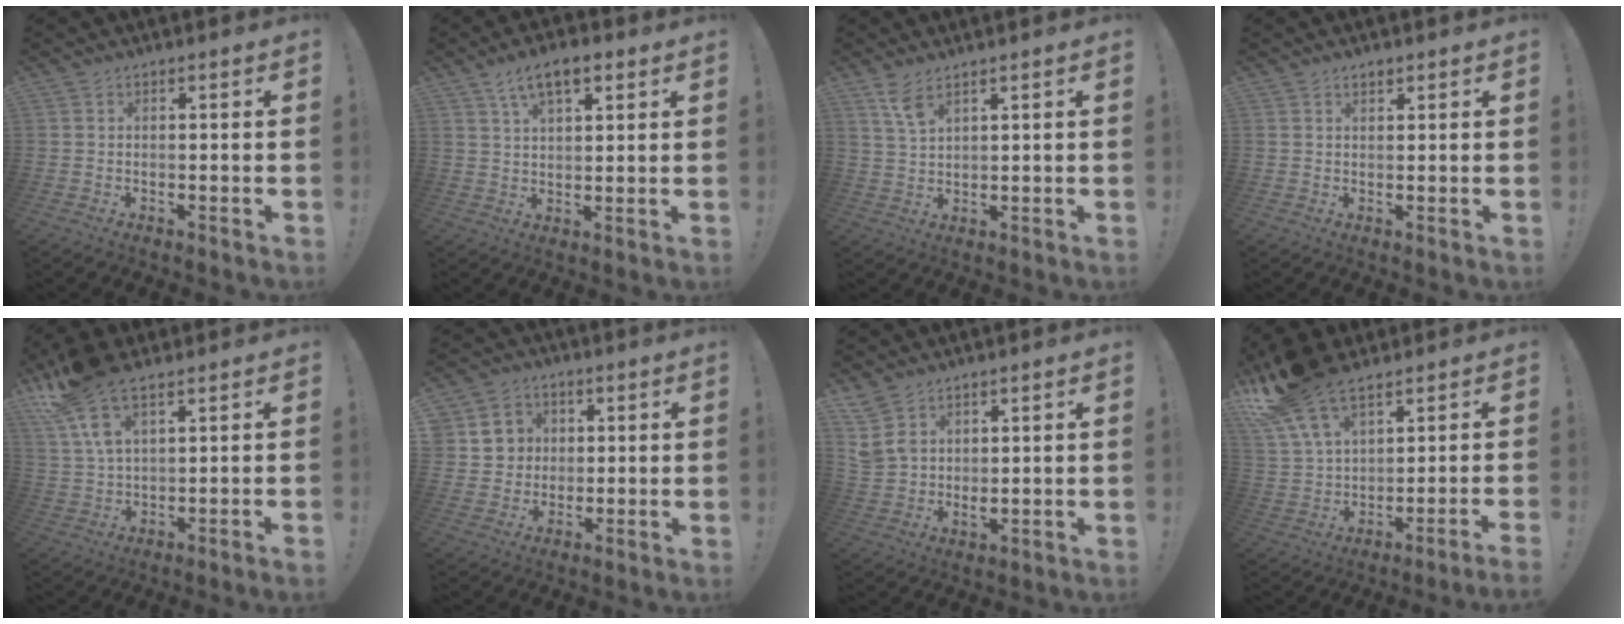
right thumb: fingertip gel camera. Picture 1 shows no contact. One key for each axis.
{"total": 8.7, "fx": 4.9, "fy": 3.8, "fz": 6.2, "tx": -0.094, "ty": -0.011, "tz": 0.087}
{"total": 5.6, "fx": 3.9, "fy": 1.8, "fz": 3.6, "tx": -0.063, "ty": -0.022, "tz": 0.069}
{"total": 1.4, "fx": 1.1, "fy": 0.6, "fz": 0.6, "tx": 0.003, "ty": -0.009, "tz": 0.018}
{"total": 10.8, "fx": 6.5, "fy": 3.6, "fz": 7.9, "tx": -0.156, "ty": -0.030, "tz": 0.125}
{"total": 8.7, "fx": 2.0, "fy": 8.3, "fz": 1.5, "tx": -0.016, "ty": -0.007, "tz": 0.047}
{"total": 7.3, "fx": 5.3, "fy": 4.2, "fz": 2.8, "tx": -0.049, "ty": -0.030, "tz": 0.107}
{"total": 12.6, "fx": 7.4, "fy": 4.6, "fz": 9.1, "tx": -0.170, "ty": -0.032, "tz": 0.143}